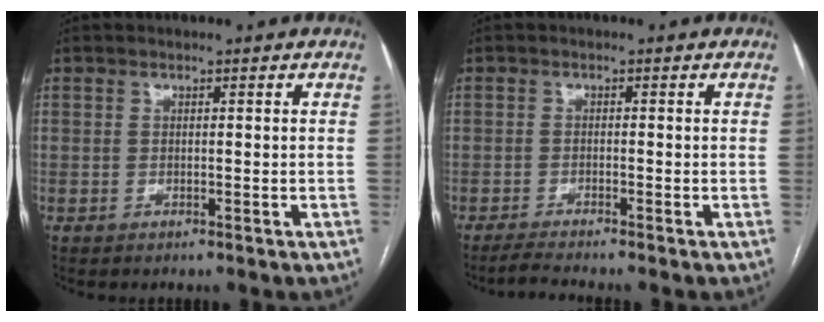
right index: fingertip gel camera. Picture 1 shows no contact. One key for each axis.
{"total": 2.8, "fx": -2.6, "fy": -0.8, "fz": 1.0, "tx": -0.023, "ty": -0.012, "tz": -0.051}